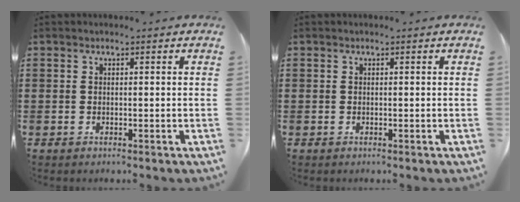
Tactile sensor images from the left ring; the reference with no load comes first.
{"total": 0.0}